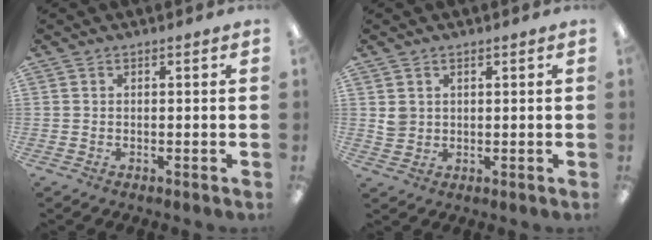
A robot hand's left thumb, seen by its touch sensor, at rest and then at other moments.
{"total": 3.0, "force": [1.2, 2.6, 0.6], "torque": [-0.009, 0.000, 0.021]}